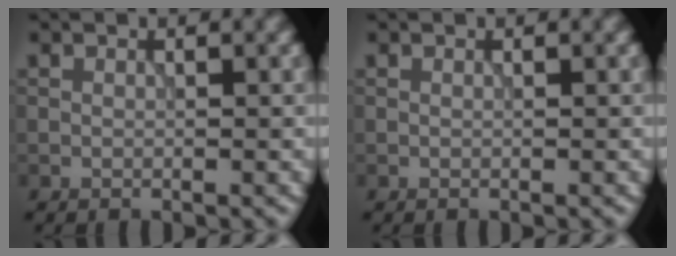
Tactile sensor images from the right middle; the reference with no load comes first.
{"total": 0.0}